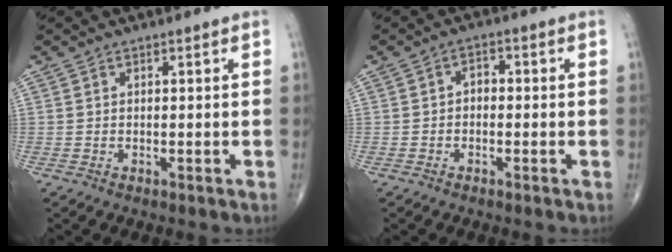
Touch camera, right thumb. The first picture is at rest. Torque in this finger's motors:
{"motor_torque": [-0.12, 0.00, 0.21, 0.10, 0.05]}